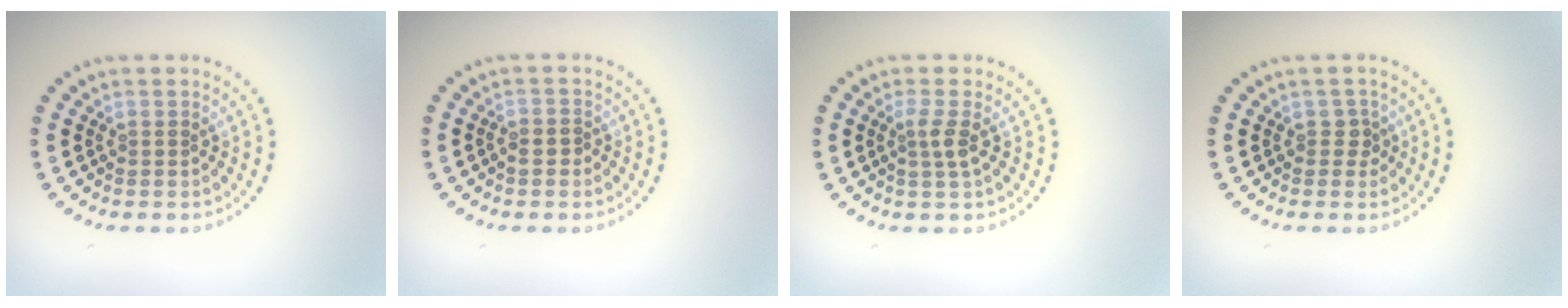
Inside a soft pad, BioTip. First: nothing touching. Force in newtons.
{"total": 0.9, "press": 0.8, "slide": 0.4}
{"total": 1.7, "press": 1.3, "slide": 1.1}
{"total": 1.1, "press": 0.9, "slide": 0.6}